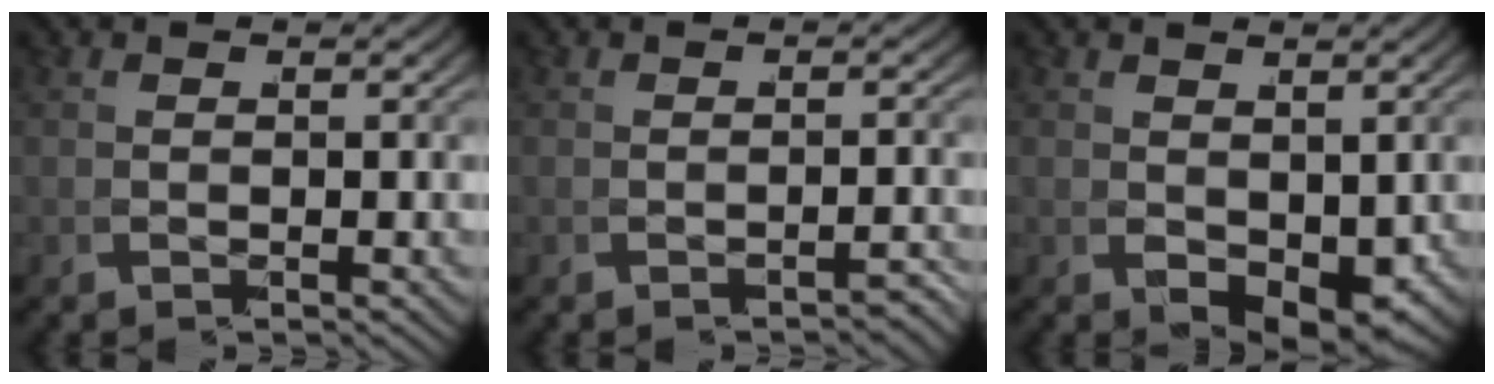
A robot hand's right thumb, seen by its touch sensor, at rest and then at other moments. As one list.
[{"total": 1.8, "force": [-1.8, -0.4, -0.2], "torque": [-0.019, -0.009, -0.023]}, {"total": 2.3, "force": [0.0, 1.2, 2.0], "torque": [-0.042, -0.015, 0.011]}]